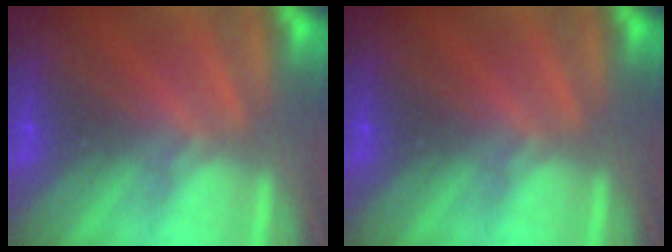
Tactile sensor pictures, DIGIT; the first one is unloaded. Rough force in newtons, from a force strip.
{"total": 0.0}